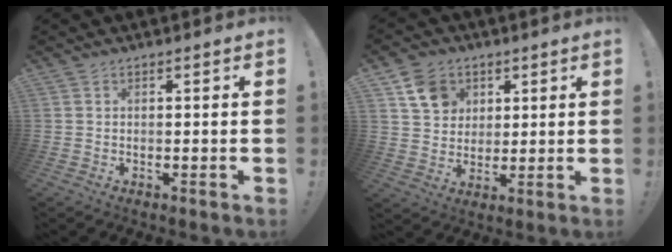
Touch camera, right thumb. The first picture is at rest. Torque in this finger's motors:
{"motor_torque": [0.20, 0.12, 0.13, -0.04, 0.06]}